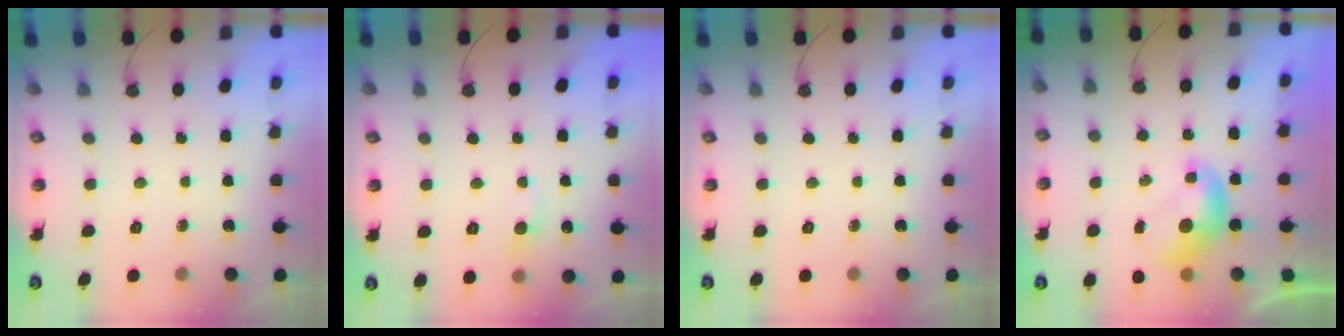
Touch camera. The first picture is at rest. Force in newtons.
{"total": 1.1, "press": 0.8, "slide": 0.8}
{"total": 0.0}
{"total": 0.0}